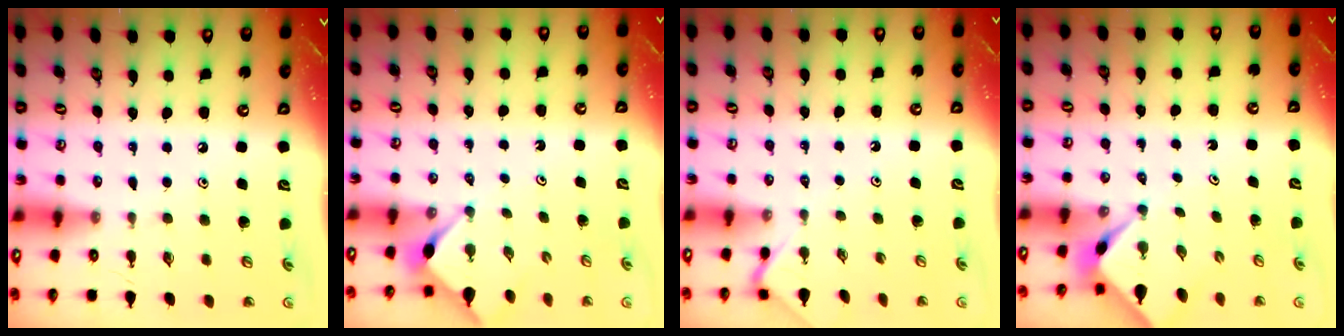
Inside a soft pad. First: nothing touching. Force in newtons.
{"total": 2.9, "press": 2.9, "slide": 0.3}
{"total": 2.5, "press": 2.5, "slide": 0.4}
{"total": 2.2, "press": 2.2, "slide": 0.3}